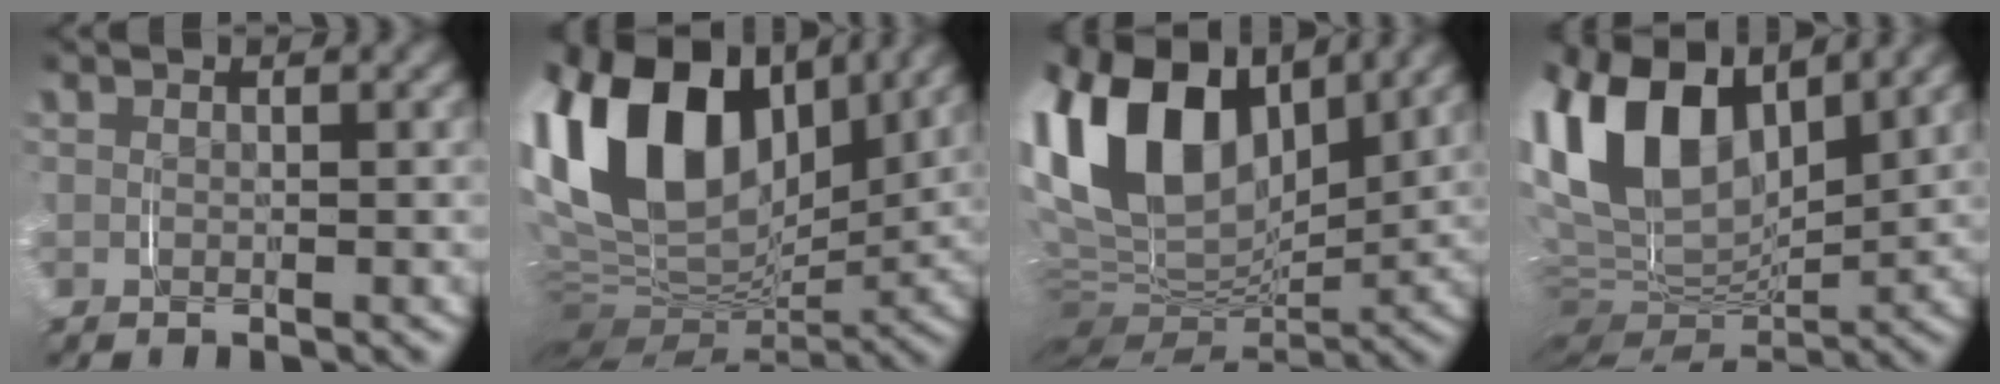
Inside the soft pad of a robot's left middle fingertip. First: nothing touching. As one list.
[{"total": 18.5, "force": [5.4, 11.4, 13.5], "torque": [-0.275, -0.001, 0.093]}, {"total": 16.3, "force": [4.8, 9.8, 12.1], "torque": [-0.256, -0.004, 0.086]}, {"total": 13.9, "force": [4.3, 8.3, 10.3], "torque": [-0.227, -0.006, 0.082]}]